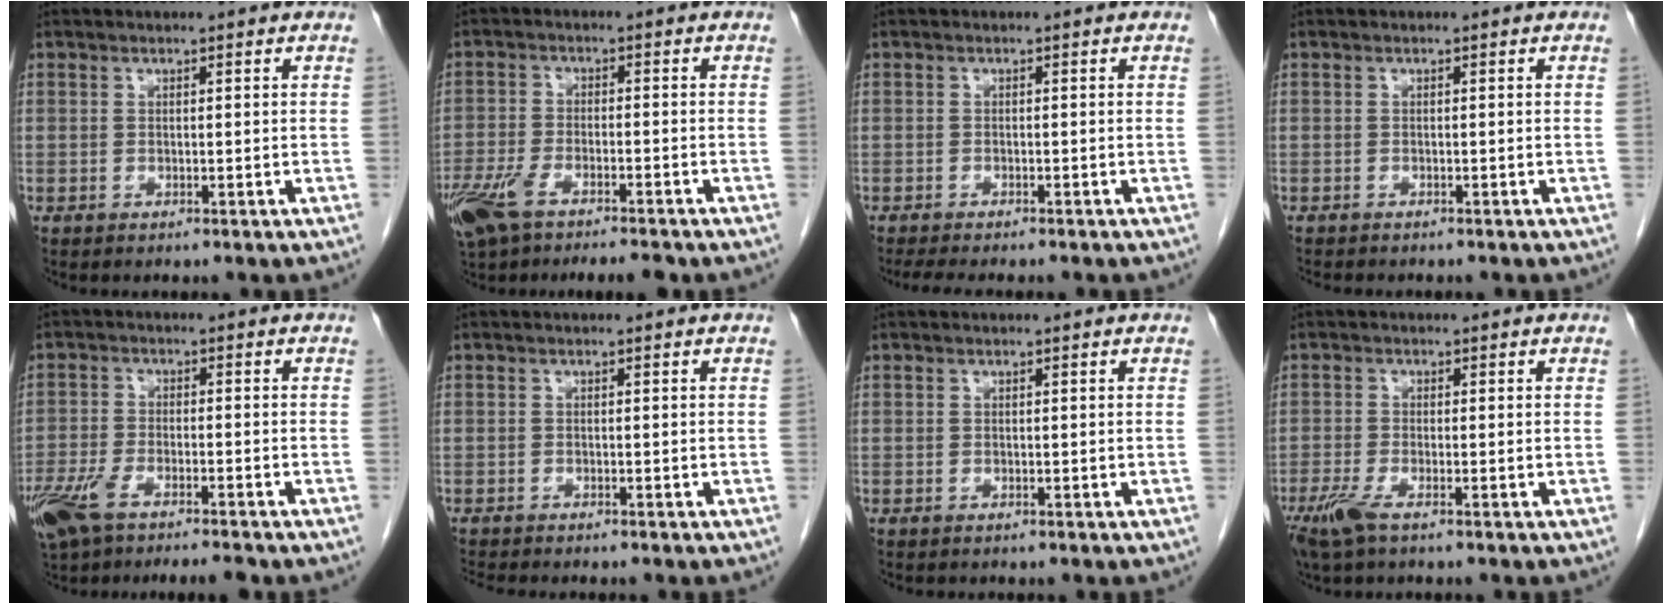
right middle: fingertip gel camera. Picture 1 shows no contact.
{"total": 11.6, "force": [-8.3, 3.4, 7.3], "torque": [-0.142, -0.008, -0.136]}
{"total": 6.6, "force": [-5.6, 1.1, 3.3], "torque": [-0.042, -0.012, -0.081]}
{"total": 2.5, "force": [-2.2, 0.5, 1.0], "torque": [-0.021, -0.006, -0.026]}
{"total": 10.5, "force": [-7.7, 2.6, 6.6], "torque": [-0.124, -0.008, -0.132]}
{"total": 2.9, "force": [-2.7, 0.1, 1.0], "torque": [-0.017, -0.007, -0.041]}
{"total": 0.0}
{"total": 4.1, "force": [-2.6, 0.7, 3.1], "torque": [-0.070, -0.012, -0.054]}